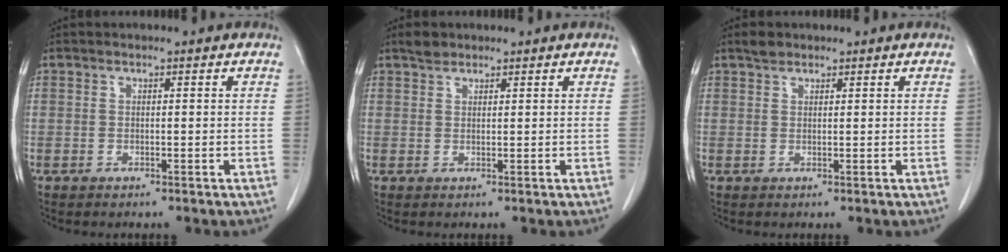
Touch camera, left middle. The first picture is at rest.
{"total": 1.6, "force": [1.4, 0.8, 0.4], "torque": [-0.011, 0.003, 0.024]}
{"total": 1.5, "force": [1.2, 0.7, 0.4], "torque": [-0.010, 0.004, 0.021]}